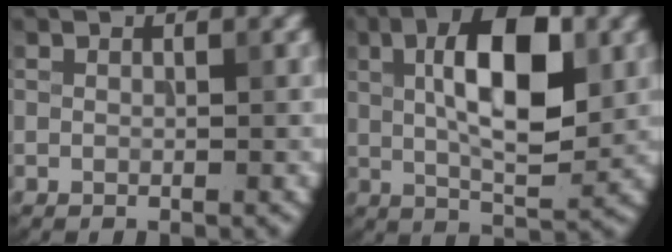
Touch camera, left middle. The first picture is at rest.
{"total": 9.4, "force": [1.8, 3.6, 8.4], "torque": [-0.130, 0.011, 0.025]}